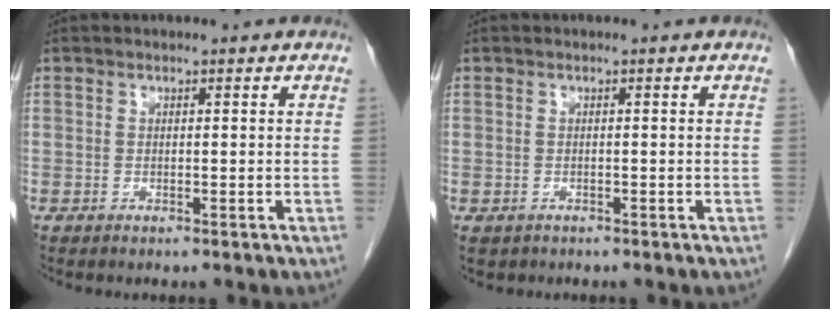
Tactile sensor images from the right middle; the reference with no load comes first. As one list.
[{"total": 1.7, "force": [-1.1, 1.2, 0.3], "torque": [-0.014, -0.001, -0.015]}]